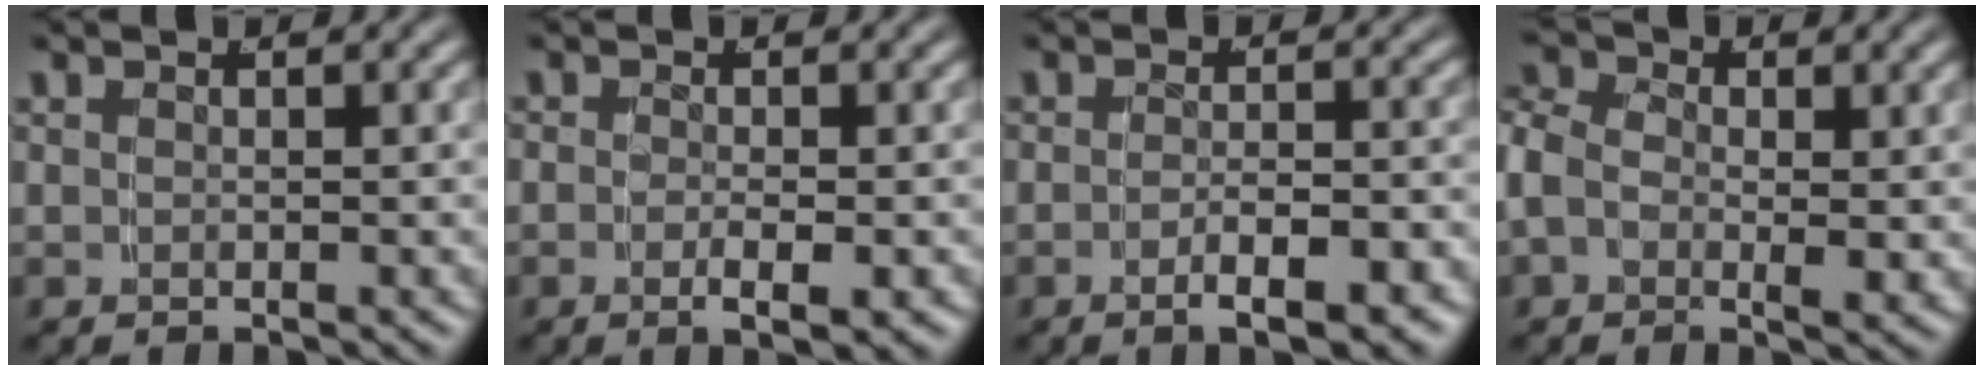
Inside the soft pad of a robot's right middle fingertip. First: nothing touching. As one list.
[{"total": 2.4, "force": [-0.9, 0.6, 2.1], "torque": [-0.039, -0.005, -0.014]}, {"total": 3.6, "force": [-2.6, 0.4, 2.5], "torque": [-0.038, -0.003, -0.042]}, {"total": 4.6, "force": [0.2, 3.5, 3.0], "torque": [-0.073, -0.008, -0.003]}]